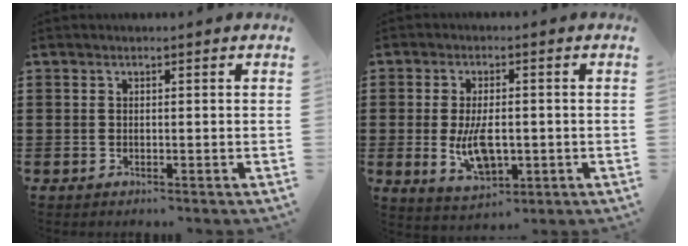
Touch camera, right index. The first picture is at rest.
{"total": 7.2, "force": [-0.8, 3.8, 6.1], "torque": [-0.112, -0.006, -0.018]}